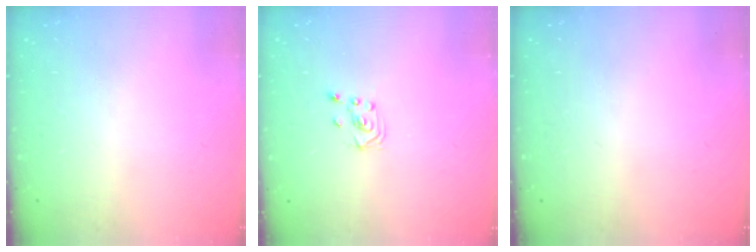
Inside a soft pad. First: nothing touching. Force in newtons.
{"total": 2.3, "press": 2.2, "slide": 0.8}
{"total": 0.0}